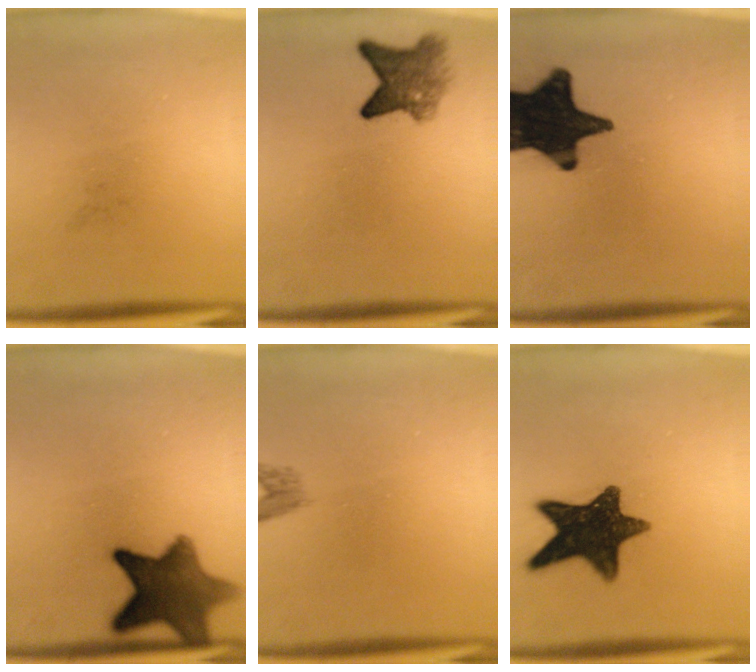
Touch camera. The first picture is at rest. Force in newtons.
{"total": 5.2}
{"total": 18.8}
{"total": 10.7}
{"total": 1.4}
{"total": 13.6}